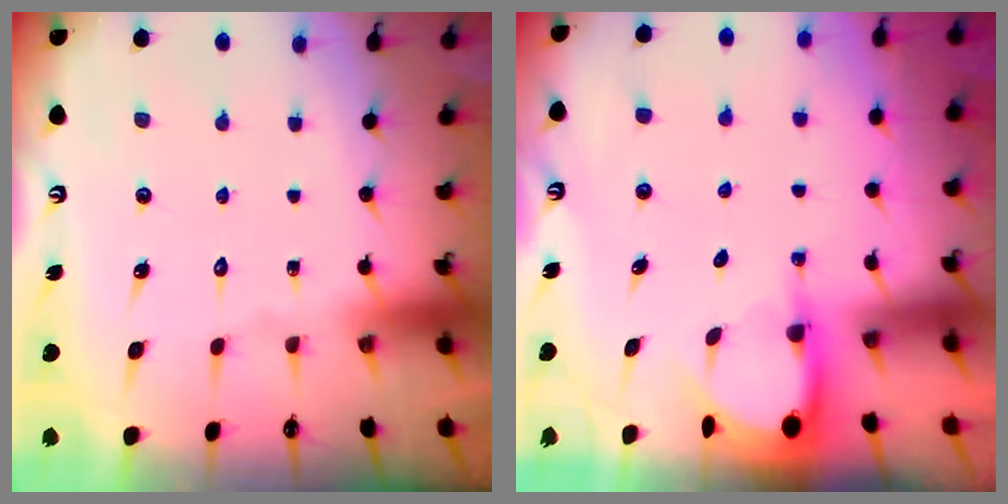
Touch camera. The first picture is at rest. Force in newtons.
{"total": 3.4, "press": 3.4, "slide": 0.1}